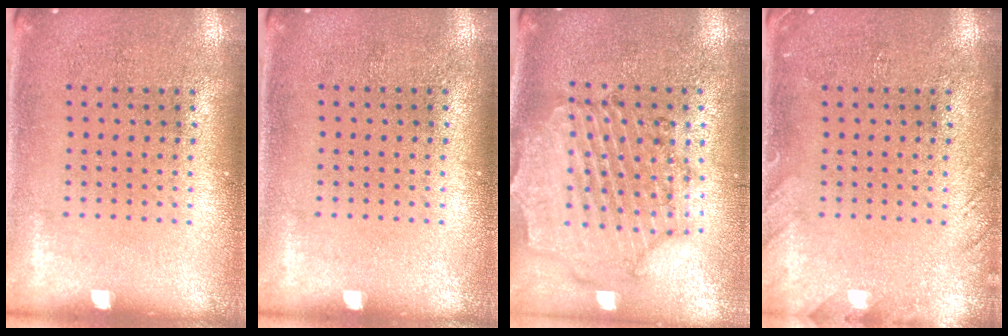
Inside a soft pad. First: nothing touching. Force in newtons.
{"total": 0.0}
{"total": 1.4, "press": 1.4, "slide": 0.2}
{"total": 1.5, "press": 1.5, "slide": 0.2}